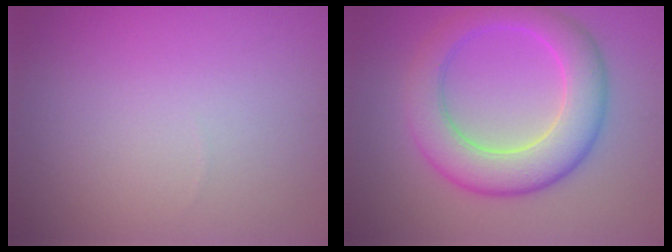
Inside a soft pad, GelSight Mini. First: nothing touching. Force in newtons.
{"total": 7.3, "press": 7.3, "slide": 0.3}